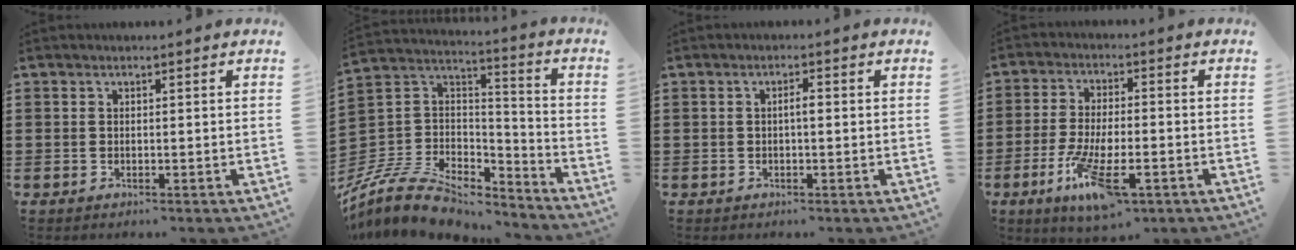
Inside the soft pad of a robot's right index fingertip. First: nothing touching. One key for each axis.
{"total": 9.6, "fx": -7.5, "fy": 4.4, "fz": 4.0, "tx": -0.104, "ty": 0.011, "tz": -0.149}
{"total": 1.5, "fx": -0.2, "fy": 0.3, "fz": 1.4, "tx": -0.028, "ty": 0.003, "tz": -0.004}
{"total": 10.3, "fx": -4.7, "fy": 3.3, "fz": 8.5, "tx": -0.177, "ty": -0.008, "tz": -0.082}